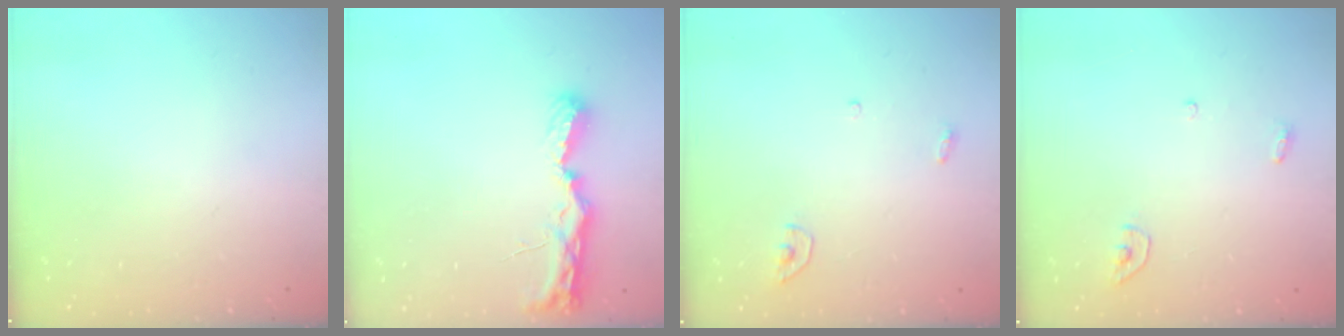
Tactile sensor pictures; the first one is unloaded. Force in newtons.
{"total": 7.7, "press": 7.7, "slide": 0.5}
{"total": 3.4, "press": 3.3, "slide": 0.3}
{"total": 3.4, "press": 3.4, "slide": 0.3}